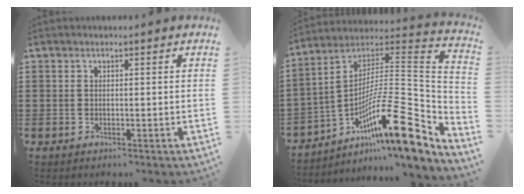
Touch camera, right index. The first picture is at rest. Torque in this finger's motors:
{"motor_torque": [-0.27, -0.34, 0.17, 0.03]}